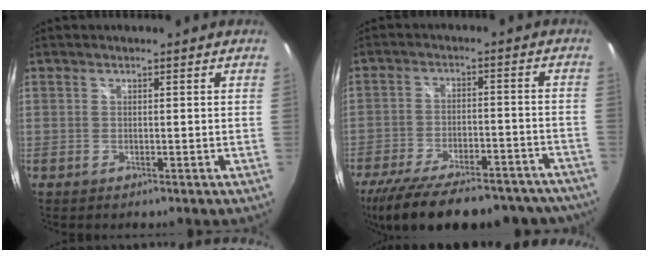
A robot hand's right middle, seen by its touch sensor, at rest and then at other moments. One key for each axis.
{"total": 27.5, "fx": -22.9, "fy": 9.0, "fz": 12.2, "tx": -0.233, "ty": -0.021, "tz": -0.305}